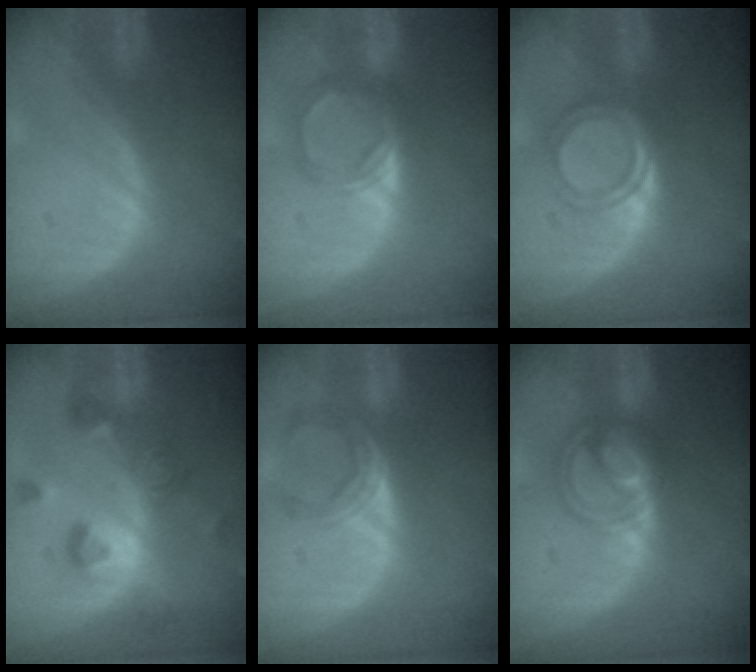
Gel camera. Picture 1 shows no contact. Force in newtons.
{"total": 5.3, "press": 4.8, "slide": 2.3}
{"total": 4.7, "press": 4.6, "slide": 0.9}
{"total": 7.9, "press": 7.6, "slide": 2.0}
{"total": 4.9, "press": 4.6, "slide": 1.6}
{"total": 5.8, "press": 5.7, "slide": 0.7}